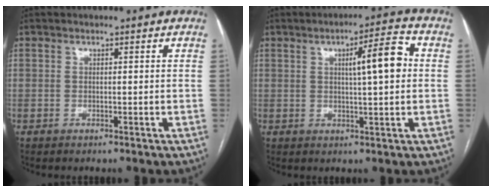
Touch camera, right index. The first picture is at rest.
{"total": 7.8, "force": [1.4, 0.9, 7.6], "torque": [-0.114, 0.015, 0.019]}